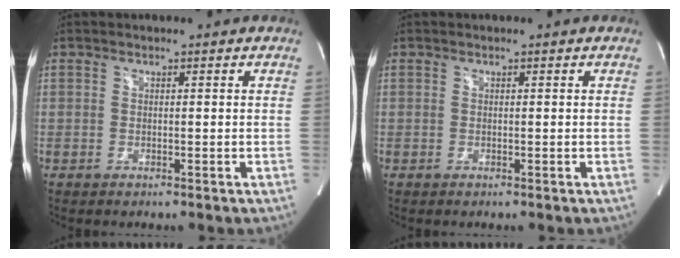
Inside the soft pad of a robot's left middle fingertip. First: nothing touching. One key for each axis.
{"total": 0.0}